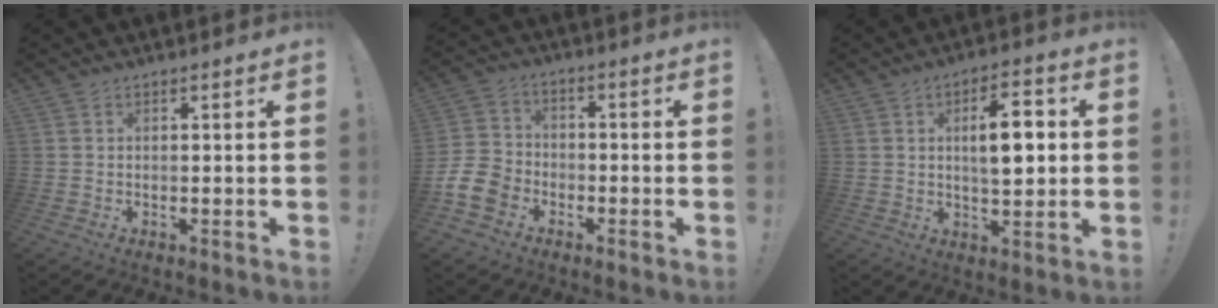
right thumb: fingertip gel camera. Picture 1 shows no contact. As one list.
[{"total": 10.4, "force": [-6.0, 7.6, 4.0], "torque": [-0.078, 0.045, -0.108]}, {"total": 10.0, "force": [1.1, 4.2, 9.0], "torque": [-0.126, 0.002, 0.013]}]